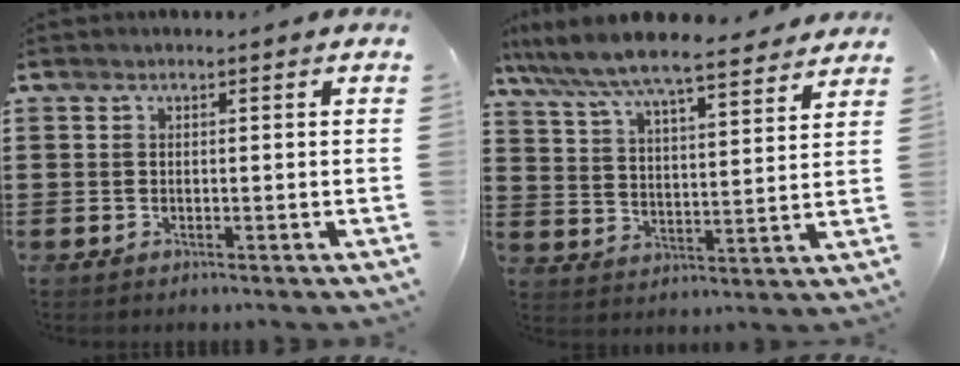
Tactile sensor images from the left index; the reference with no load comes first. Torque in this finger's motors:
{"motor_torque": [2.14, 0.00, 0.42, 0.21]}